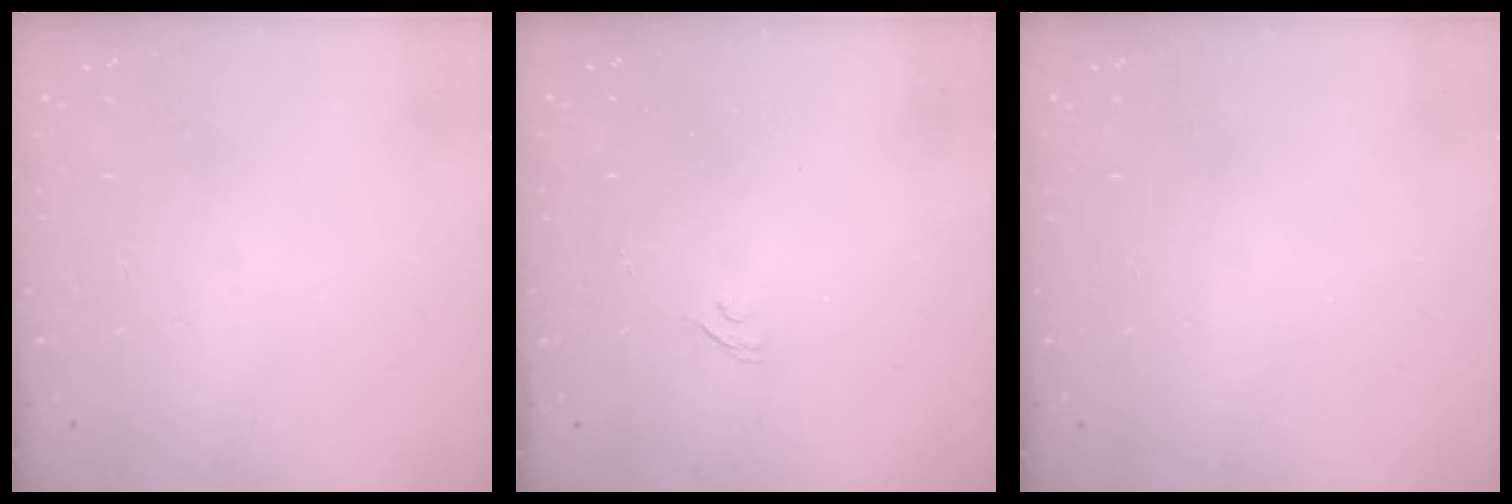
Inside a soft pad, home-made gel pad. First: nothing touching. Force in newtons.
{"total": 2.2, "press": 1.9, "slide": 1.1}
{"total": 0.0}